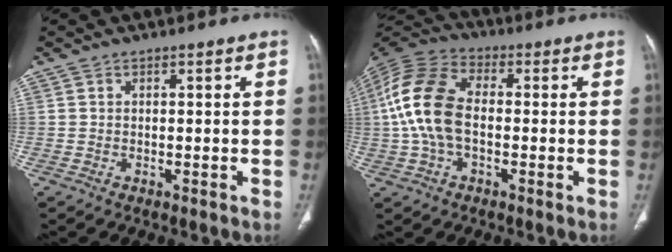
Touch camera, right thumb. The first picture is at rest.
{"total": 13.8, "force": [-0.3, 8.4, 10.9], "torque": [-0.234, 0.032, -0.012]}